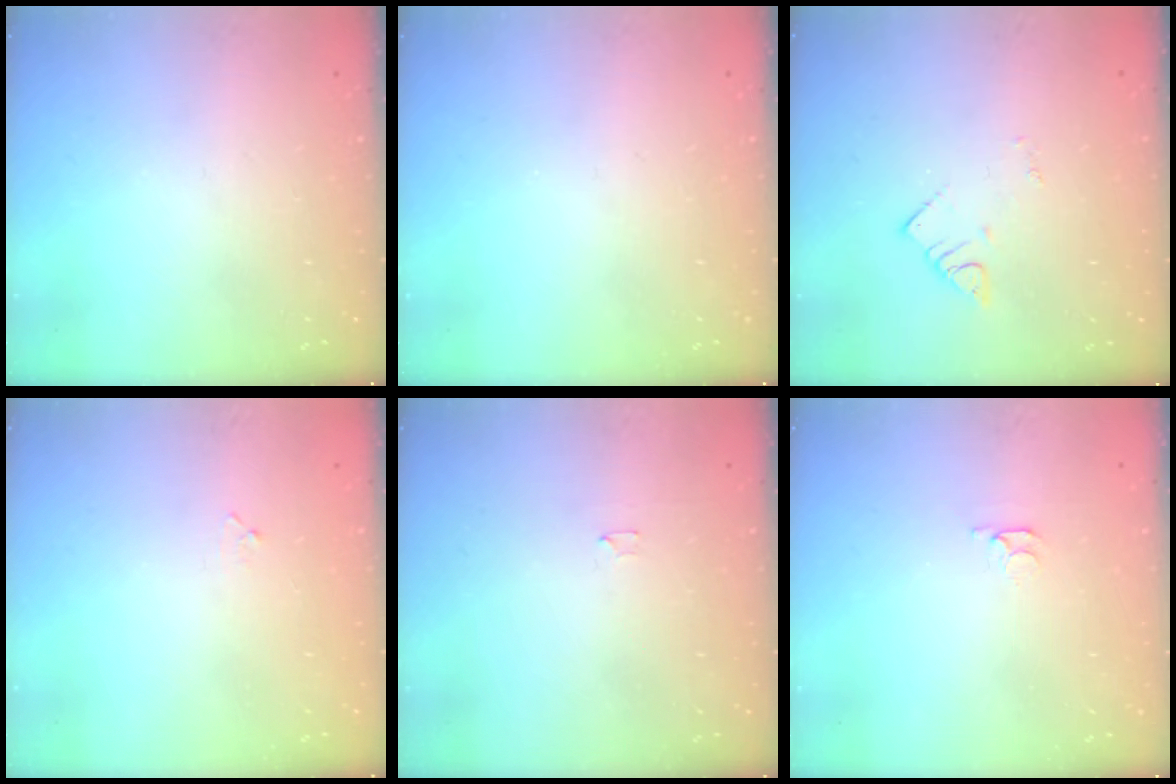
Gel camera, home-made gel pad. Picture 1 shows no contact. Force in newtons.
{"total": 0.0}
{"total": 2.1, "press": 2.1, "slide": 0.3}
{"total": 3.6, "press": 3.6, "slide": 0.5}
{"total": 1.2, "press": 1.2, "slide": 0.0}
{"total": 3.2, "press": 3.2, "slide": 0.5}